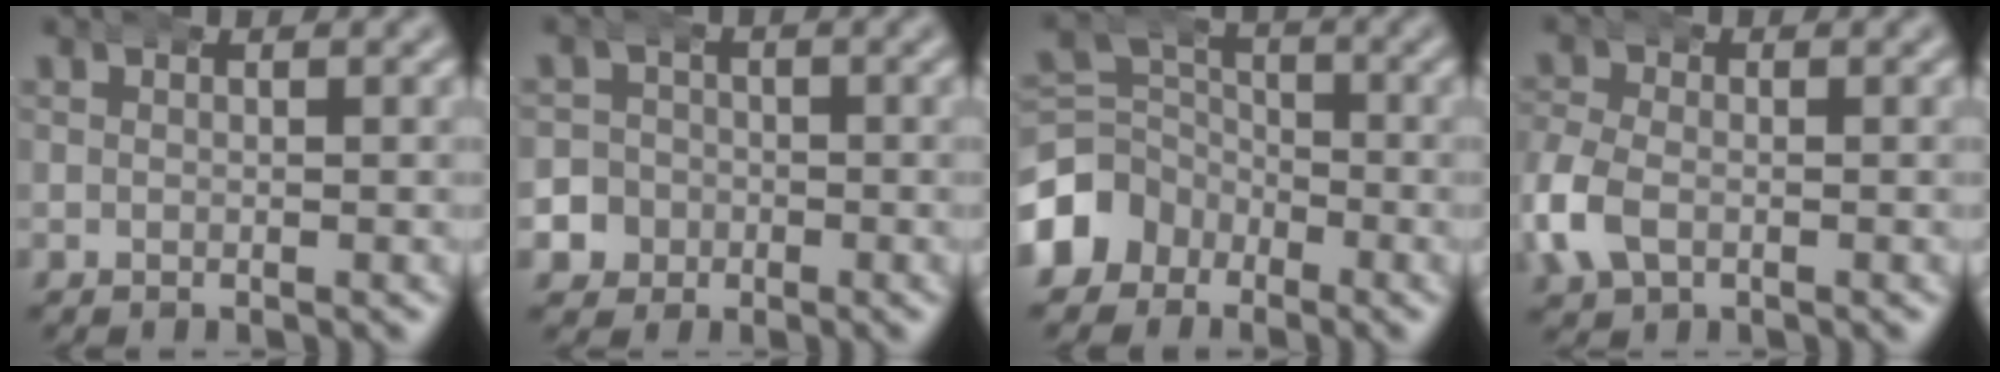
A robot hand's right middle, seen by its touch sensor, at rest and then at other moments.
{"total": 8.3, "force": [-3.2, 7.5, 1.3], "torque": [-0.046, -0.024, -0.065]}
{"total": 6.5, "force": [-2.1, 5.8, 1.9], "torque": [-0.048, -0.022, -0.041]}
{"total": 3.9, "force": [-1.1, 3.1, 2.0], "torque": [-0.073, -0.009, -0.017]}